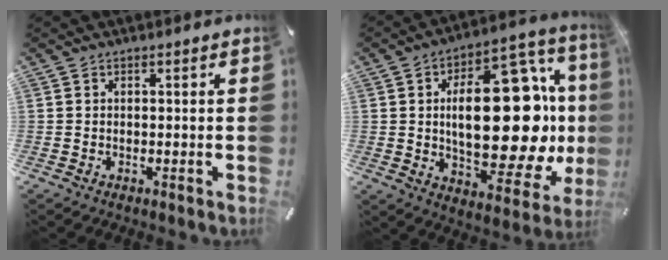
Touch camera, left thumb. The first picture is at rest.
{"total": 32.2, "force": [1.4, 15.4, 28.2], "torque": [-0.439, -0.019, 0.028]}